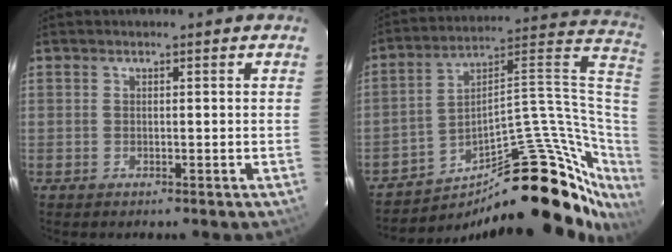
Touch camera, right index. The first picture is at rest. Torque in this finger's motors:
{"motor_torque": [0.19, -0.75, 0.53, 0.06]}